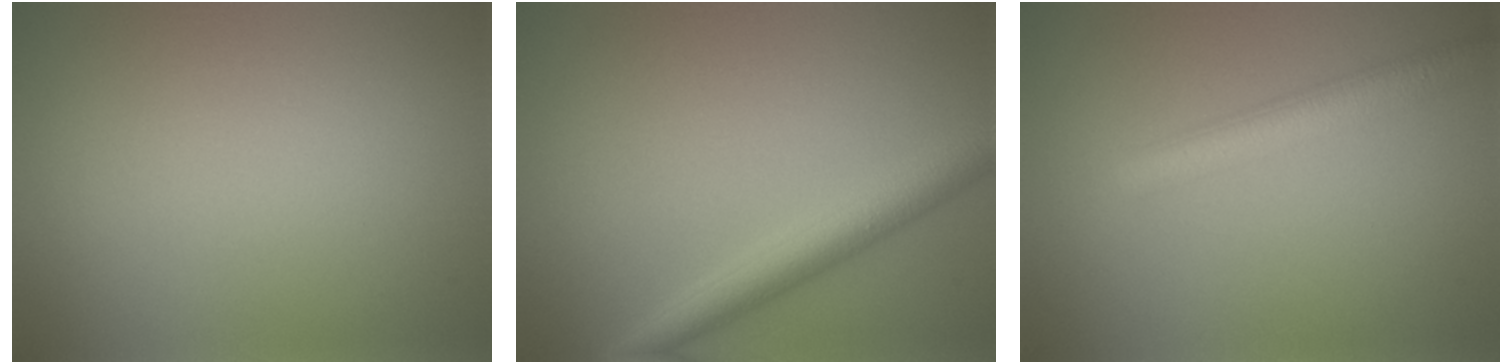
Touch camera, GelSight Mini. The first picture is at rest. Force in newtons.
{"total": 3.9, "press": 3.9, "slide": 0.1}
{"total": 3.5, "press": 3.5, "slide": 0.2}